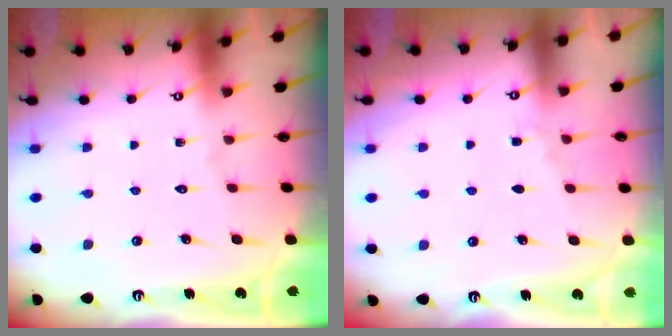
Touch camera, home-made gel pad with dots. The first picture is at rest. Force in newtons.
{"total": 3.3, "press": 3.3, "slide": 0.5}